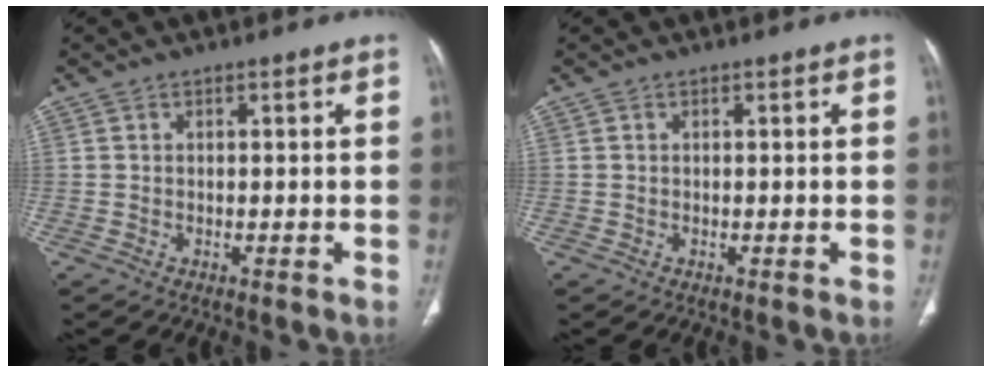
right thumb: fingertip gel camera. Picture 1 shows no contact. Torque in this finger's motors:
{"motor_torque": [0.01, 0.00, 0.02, 0.01, 0.03]}